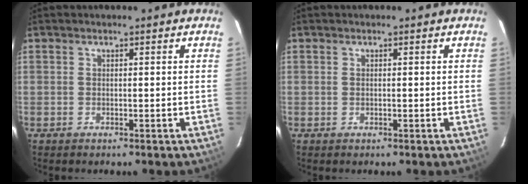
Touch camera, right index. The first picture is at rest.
{"total": 0.0}